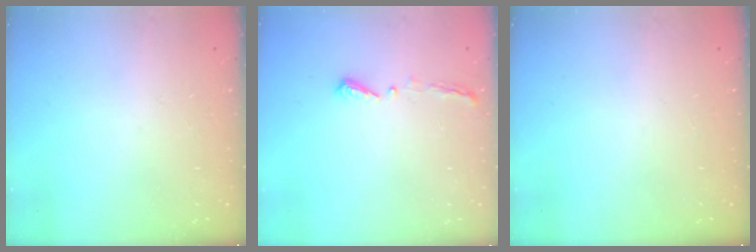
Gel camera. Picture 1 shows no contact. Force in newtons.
{"total": 4.4, "press": 4.3, "slide": 0.6}
{"total": 0.0}